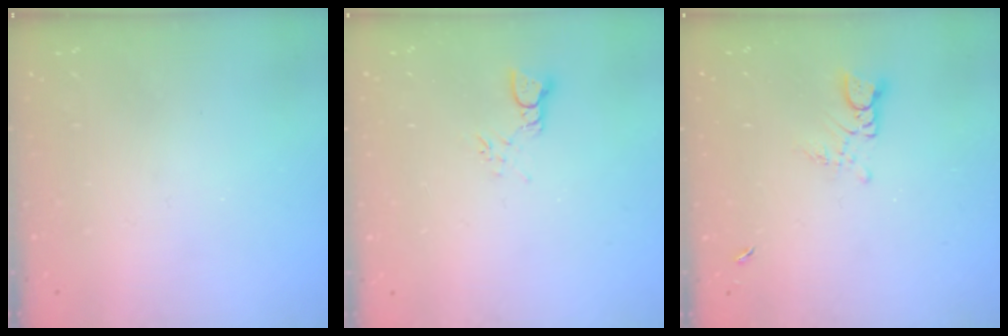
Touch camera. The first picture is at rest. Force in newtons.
{"total": 2.6, "press": 2.6, "slide": 0.2}
{"total": 2.7, "press": 2.7, "slide": 0.3}